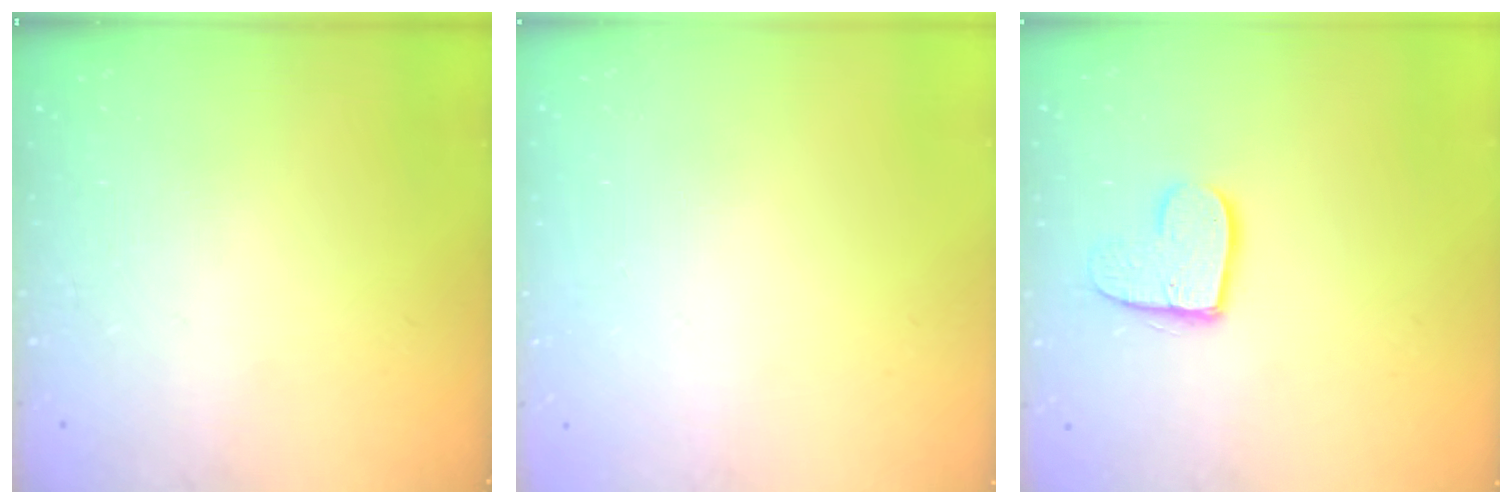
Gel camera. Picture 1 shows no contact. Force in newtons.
{"total": 0.0}
{"total": 11.6, "press": 11.6, "slide": 1.0}